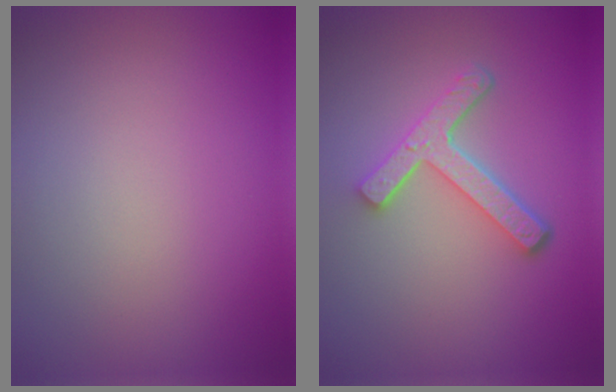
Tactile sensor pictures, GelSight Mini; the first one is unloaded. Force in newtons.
{"total": 4.4, "press": 3.3, "slide": 2.9}